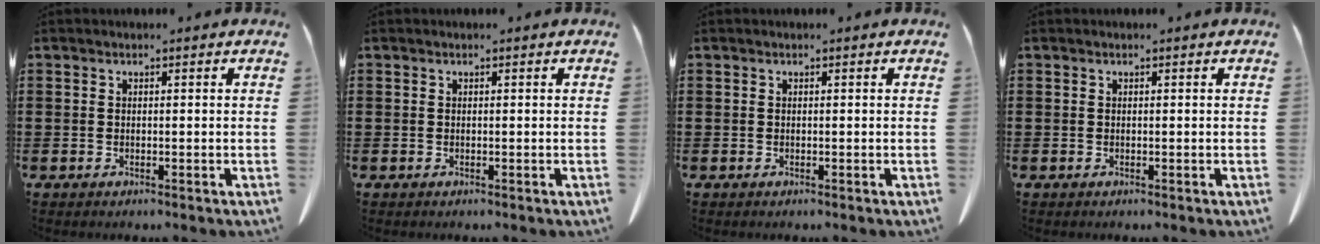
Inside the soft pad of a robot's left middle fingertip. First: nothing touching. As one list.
[{"total": 0.0}, {"total": 0.0}, {"total": 0.0}]